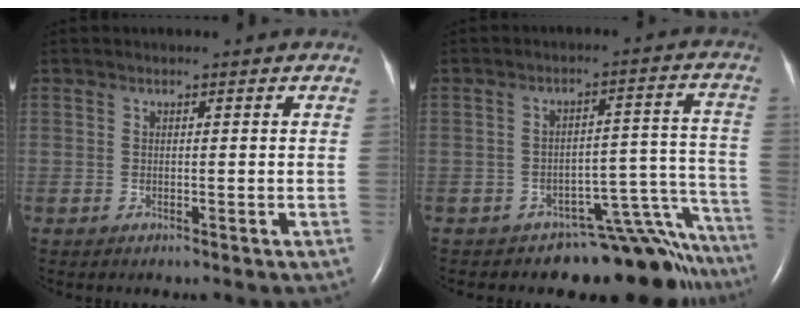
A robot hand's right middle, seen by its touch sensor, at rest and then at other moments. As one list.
[{"total": 12.3, "force": [-11.9, 2.1, 2.0], "torque": [0.023, 0.066, -0.155]}]